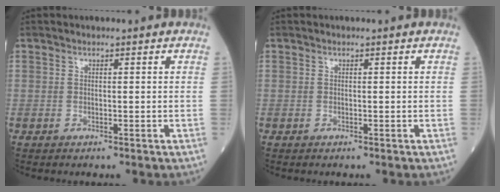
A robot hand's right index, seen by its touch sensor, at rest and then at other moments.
{"total": 0.0}